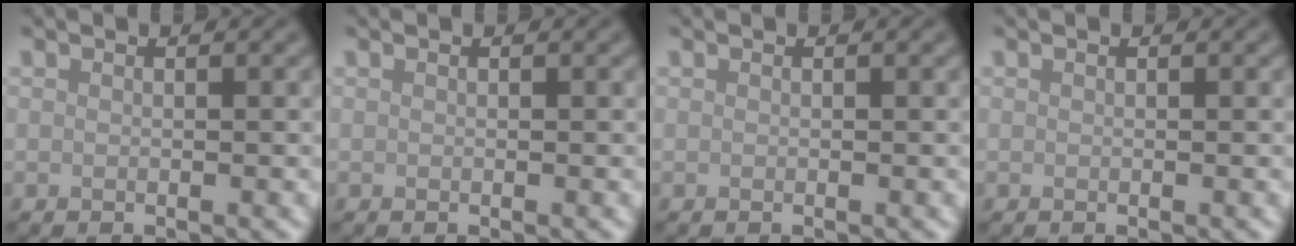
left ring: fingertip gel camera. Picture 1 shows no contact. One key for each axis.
{"total": 0.0}
{"total": 0.0}
{"total": 0.0}